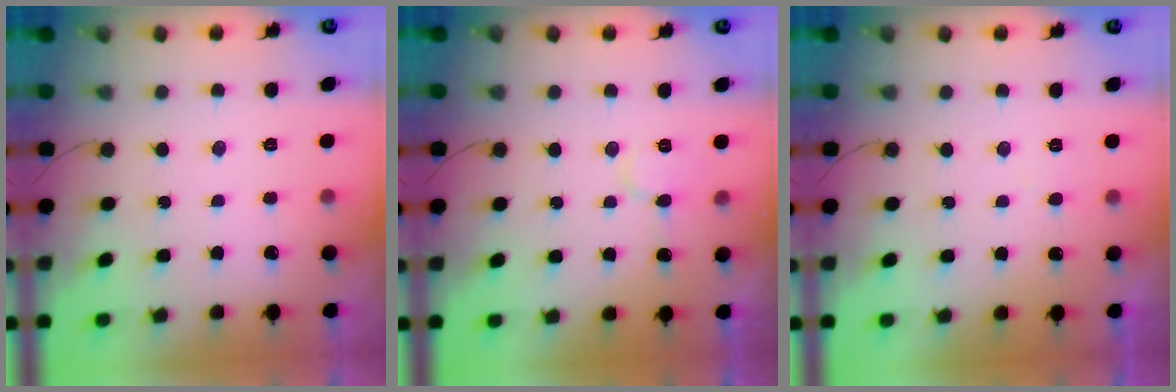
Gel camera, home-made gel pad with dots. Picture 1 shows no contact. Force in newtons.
{"total": 7.0, "press": 7.0, "slide": 0.3}
{"total": 2.4, "press": 2.4, "slide": 0.2}